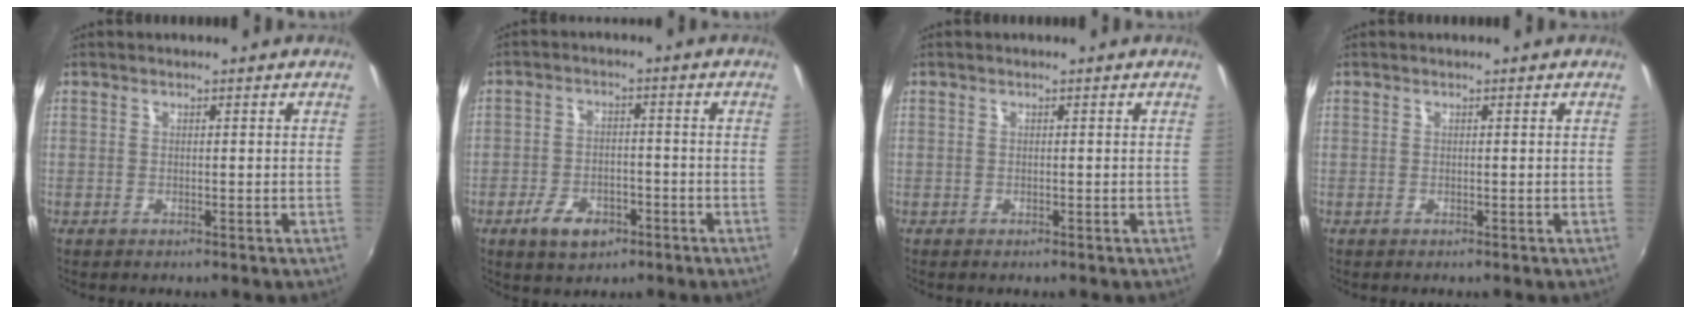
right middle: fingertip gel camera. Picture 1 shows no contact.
{"total": 6.4, "force": [-3.9, 3.2, 3.9], "torque": [-0.096, -0.005, -0.064]}
{"total": 0.8, "force": [0.1, -0.8, -0.2], "torque": [0.007, -0.005, 0.001]}
{"total": 0.0}